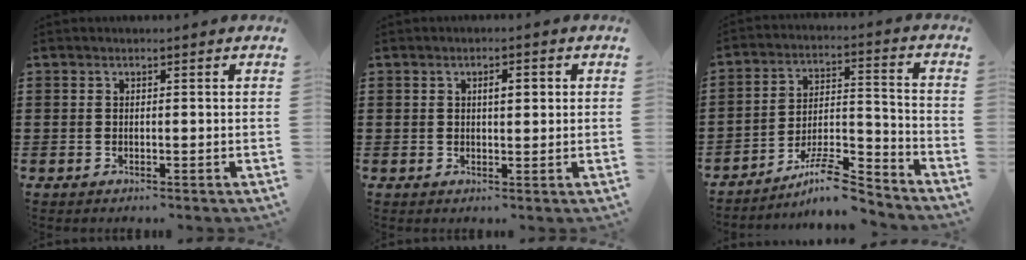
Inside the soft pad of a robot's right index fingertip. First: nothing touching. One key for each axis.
{"total": 2.4, "fx": 0.5, "fy": 0.8, "fz": 2.2, "tx": -0.035, "ty": 0.002, "tz": 0.003}
{"total": 10.5, "fx": -8.7, "fy": 2.3, "fz": 5.4, "tx": -0.084, "ty": 0.033, "tz": -0.162}